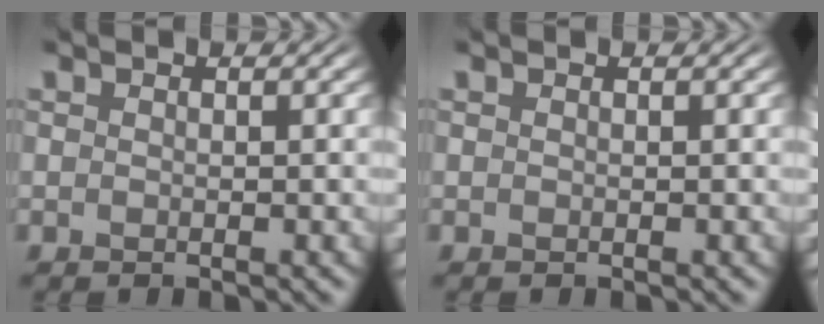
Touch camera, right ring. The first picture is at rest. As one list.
[{"total": 0.0}]